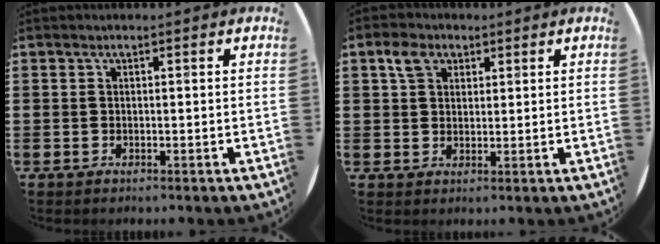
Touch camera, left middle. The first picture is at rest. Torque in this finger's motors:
{"motor_torque": [1.04, -0.42, 0.14, 0.02]}